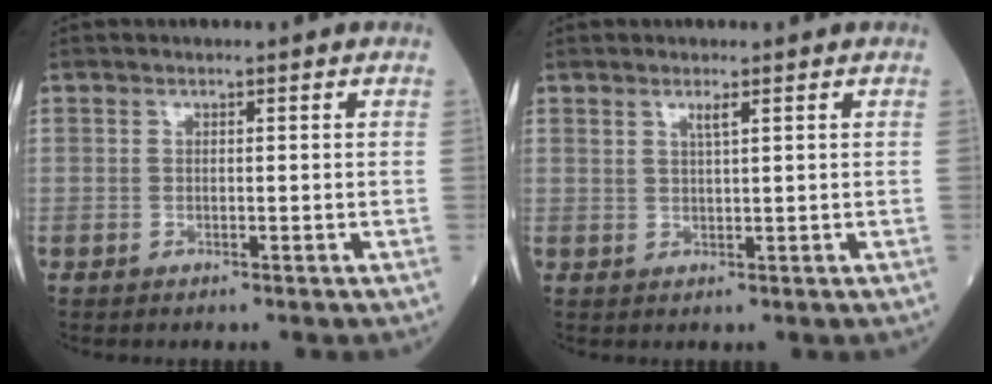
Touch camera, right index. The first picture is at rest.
{"total": 1.5, "force": [0.9, -0.1, 1.2], "torque": [-0.024, -0.003, 0.018]}